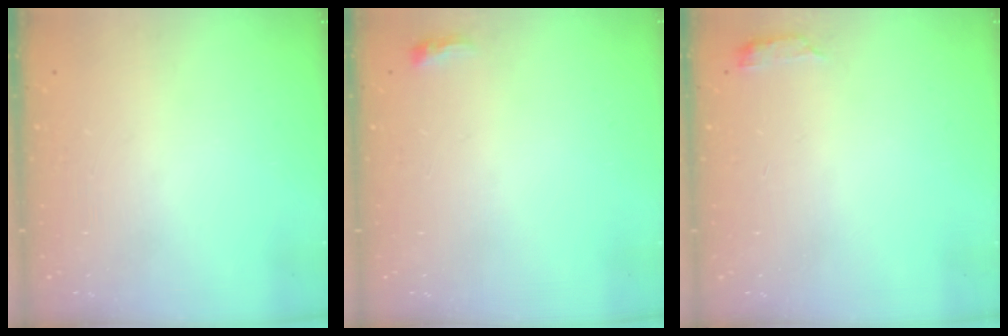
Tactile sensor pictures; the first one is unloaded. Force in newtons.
{"total": 2.9, "press": 2.8, "slide": 0.8}
{"total": 2.9, "press": 2.9, "slide": 0.5}